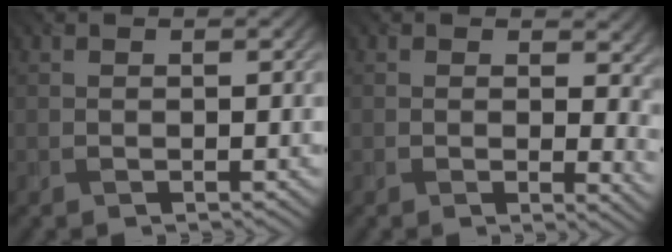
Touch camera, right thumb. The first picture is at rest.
{"total": 5.8, "force": [2.1, 3.1, 4.5], "torque": [-0.044, -0.012, 0.040]}